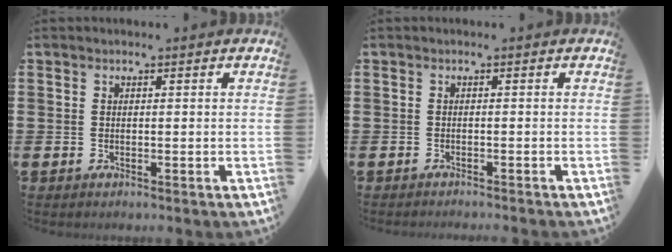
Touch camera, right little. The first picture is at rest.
{"total": 0.6, "force": [-0.6, -0.2, 0.0], "torque": [0.000, -0.002, -0.012]}